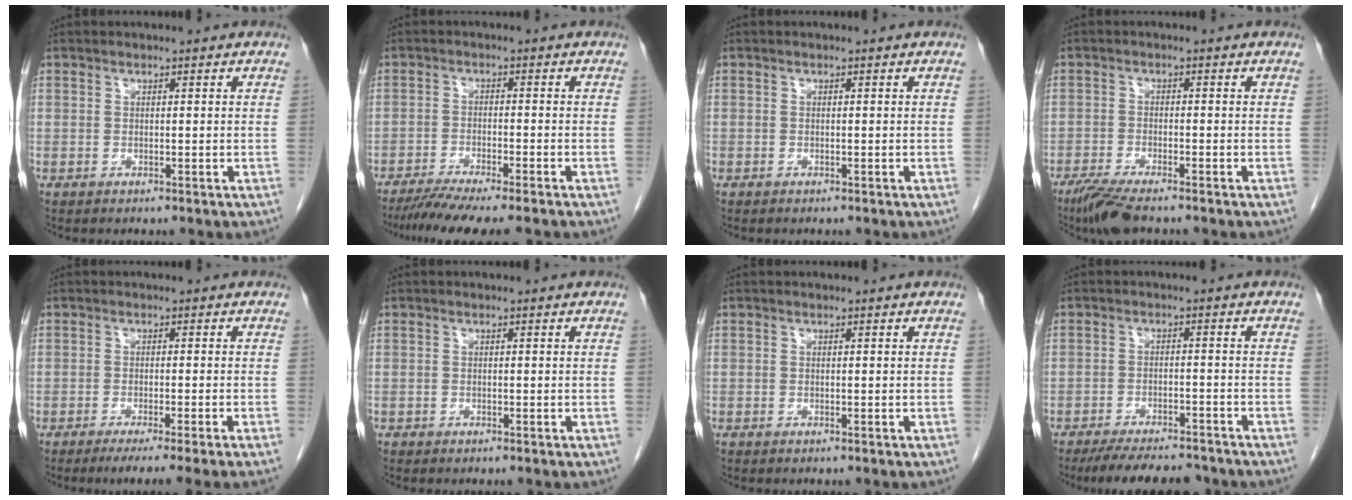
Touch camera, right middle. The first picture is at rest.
{"total": 8.9, "force": [-7.5, -0.2, 4.7], "torque": [-0.063, -0.021, -0.118]}
{"total": 0.0}
{"total": 5.8, "force": [-4.6, 0.6, 3.5], "torque": [-0.066, -0.016, -0.083]}
{"total": 8.0, "force": [-6.2, -1.5, 4.7], "torque": [-0.044, -0.017, -0.091]}
{"total": 0.0}
{"total": 0.0}
{"total": 10.6, "force": [-9.5, 2.5, 4.0], "torque": [-0.058, -0.004, -0.135]}